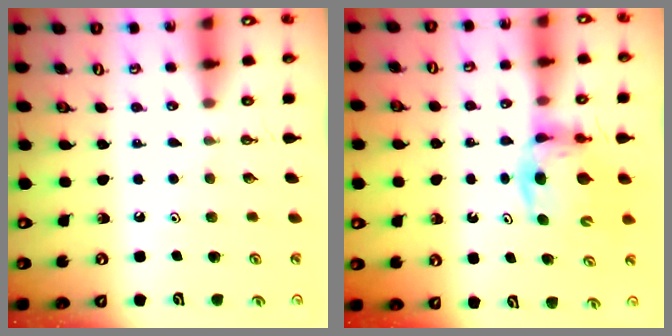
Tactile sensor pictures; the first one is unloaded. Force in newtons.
{"total": 7.6, "press": 7.5, "slide": 0.9}